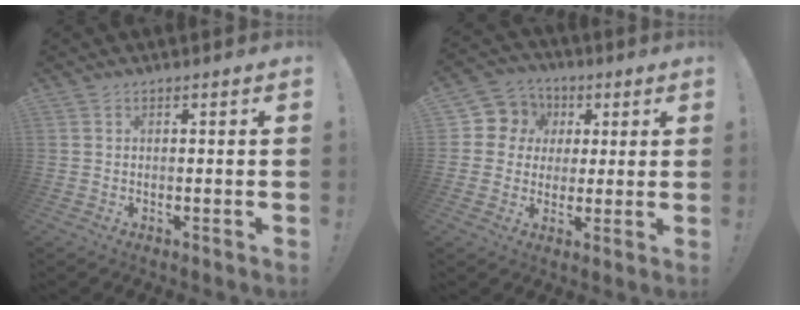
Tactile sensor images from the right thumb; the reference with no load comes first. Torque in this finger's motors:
{"motor_torque": [-0.06, 0.24, -0.02, -0.02, 0.00]}